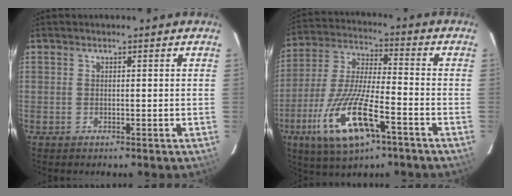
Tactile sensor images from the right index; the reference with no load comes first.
{"total": 17.3, "force": [-8.4, 5.3, 14.2], "torque": [-0.303, -0.028, -0.157]}